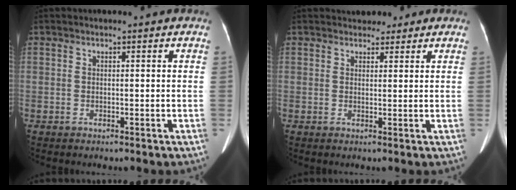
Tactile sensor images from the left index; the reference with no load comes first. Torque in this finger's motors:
{"motor_torque": [0.23, -0.26, -0.02, 0.02]}